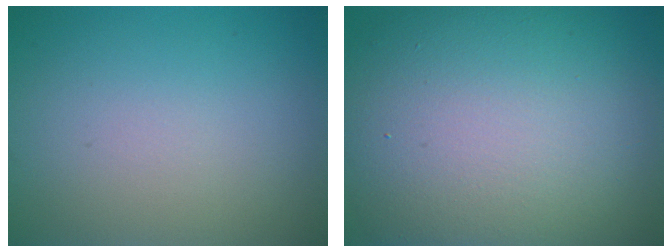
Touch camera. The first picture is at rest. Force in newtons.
{"total": 15.7, "press": 15.7, "slide": 0.9}